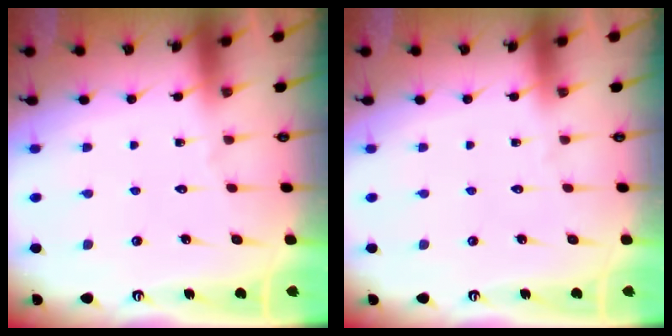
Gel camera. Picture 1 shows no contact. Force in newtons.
{"total": 0.0}